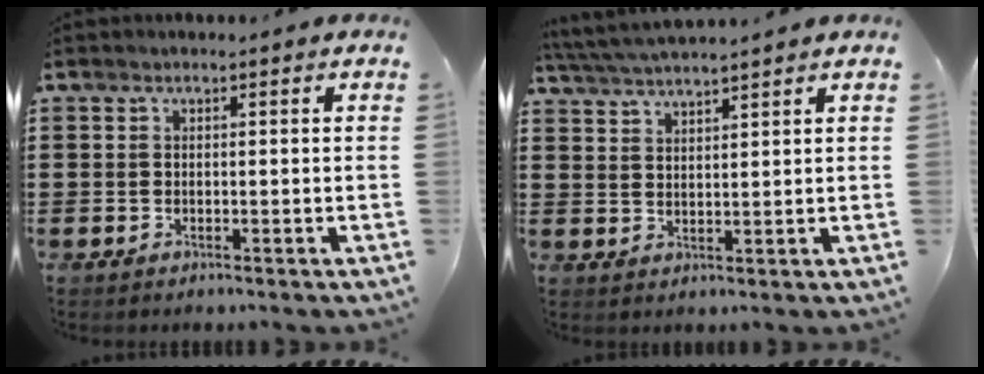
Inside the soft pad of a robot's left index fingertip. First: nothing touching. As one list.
[{"total": 3.8, "force": [3.6, -0.4, 1.0], "torque": [-0.032, -0.011, 0.066]}]